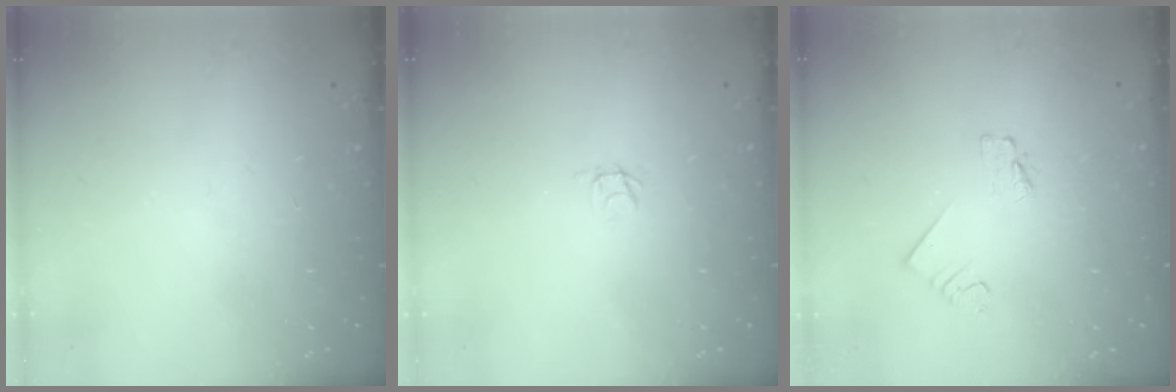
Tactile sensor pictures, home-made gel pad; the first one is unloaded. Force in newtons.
{"total": 1.8, "press": 1.8, "slide": 0.1}
{"total": 1.6, "press": 1.5, "slide": 0.2}